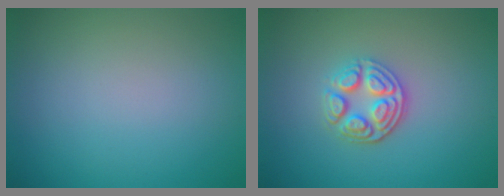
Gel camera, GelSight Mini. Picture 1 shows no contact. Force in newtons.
{"total": 3.6, "press": 3.1, "slide": 1.9}